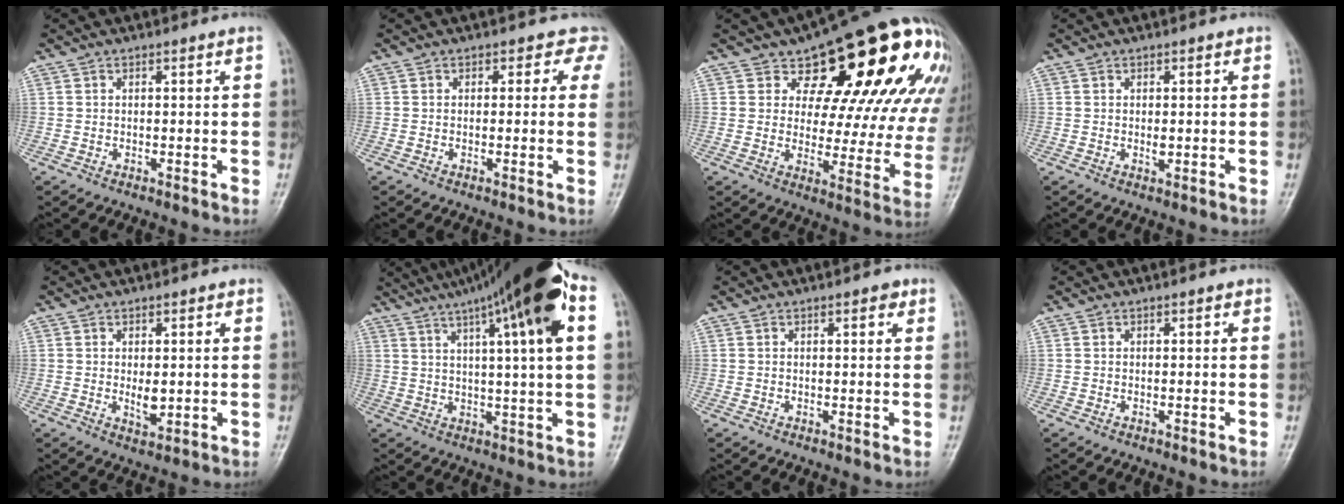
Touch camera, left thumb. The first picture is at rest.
{"total": 3.2, "force": [1.8, 2.5, 1.0], "torque": [0.026, -0.005, -0.004]}
{"total": 23.9, "force": [14.7, 11.3, 15.1], "torque": [-0.161, -0.065, 0.180]}
{"total": 1.3, "force": [0.2, 0.8, 1.0], "torque": [-0.010, -0.002, 0.001]}
{"total": 3.5, "force": [0.1, 2.0, 2.9], "torque": [-0.037, -0.010, 0.005]}
{"total": 21.0, "force": [9.4, 2.8, 18.5], "torque": [-0.288, 0.017, 0.138]}
{"total": 1.6, "force": [0.9, 0.7, 1.2], "torque": [-0.010, -0.001, 0.009]}
{"total": 0.0}